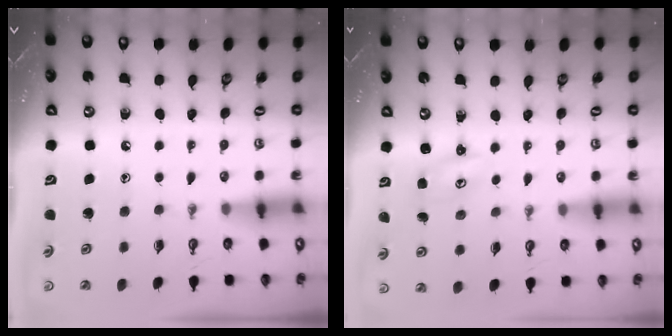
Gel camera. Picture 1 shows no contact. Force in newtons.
{"total": 1.8, "press": 1.8, "slide": 0.2}